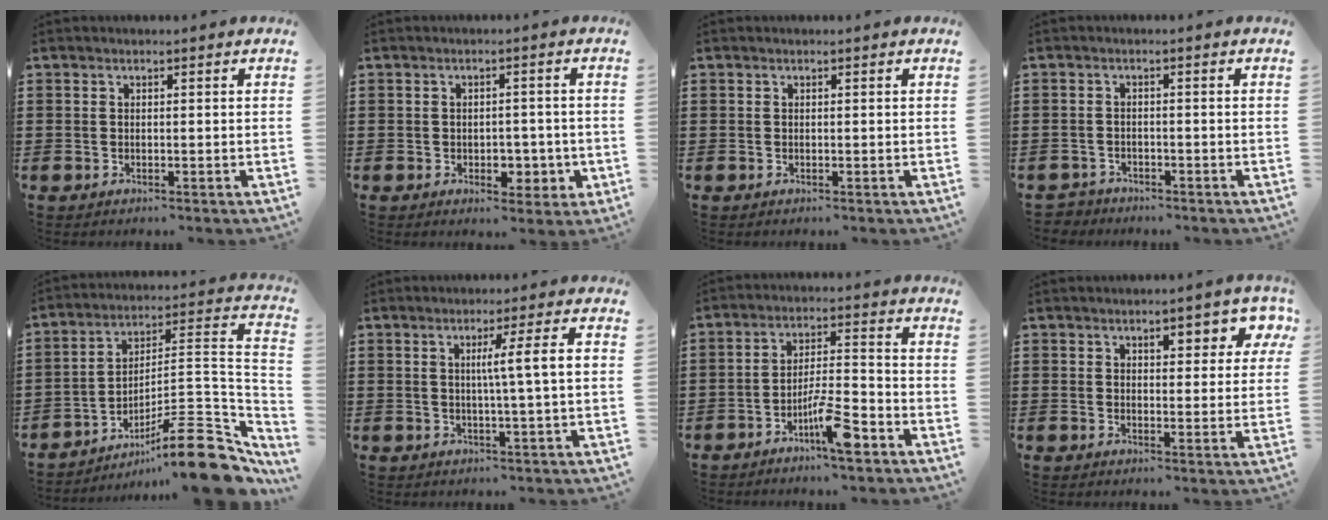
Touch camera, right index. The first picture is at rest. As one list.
[{"total": 3.6, "force": [-1.0, 2.6, 2.3], "torque": [-0.029, -0.002, -0.023]}, {"total": 0.0}, {"total": 1.9, "force": [-1.8, 0.5, -0.2], "torque": [-0.003, 0.002, -0.041]}, {"total": 14.8, "force": [-9.5, 3.0, 10.9], "torque": [-0.140, 0.029, -0.162]}, {"total": 5.3, "force": [0.4, -0.6, 5.2], "torque": [-0.097, -0.007, 0.000]}, {"total": 8.0, "force": [-4.6, 1.6, 6.3], "torque": [-0.117, 0.006, -0.083]}, {"total": 4.6, "force": [2.5, 2.1, 3.2], "torque": [-0.040, 0.000, 0.034]}]